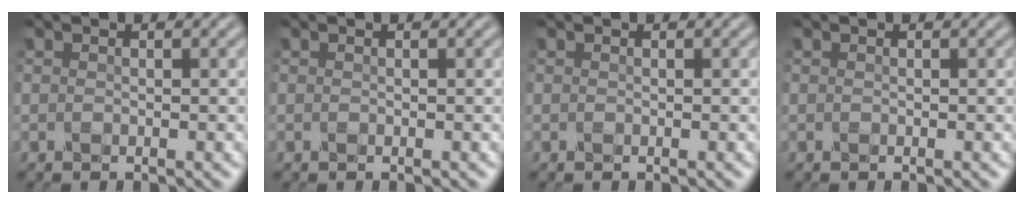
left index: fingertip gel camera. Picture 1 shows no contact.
{"total": 0.0}
{"total": 0.0}
{"total": 0.0}